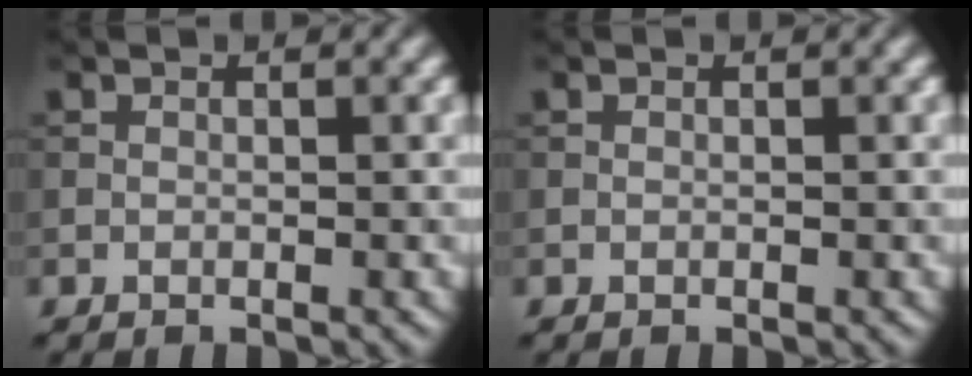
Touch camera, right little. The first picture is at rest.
{"total": 0.0}